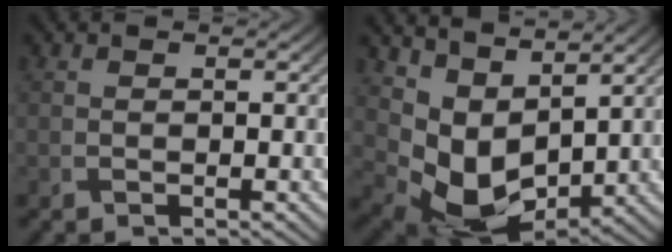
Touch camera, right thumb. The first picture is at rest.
{"total": 9.0, "force": [3.6, 5.4, 6.2], "torque": [-0.142, -0.018, 0.079]}